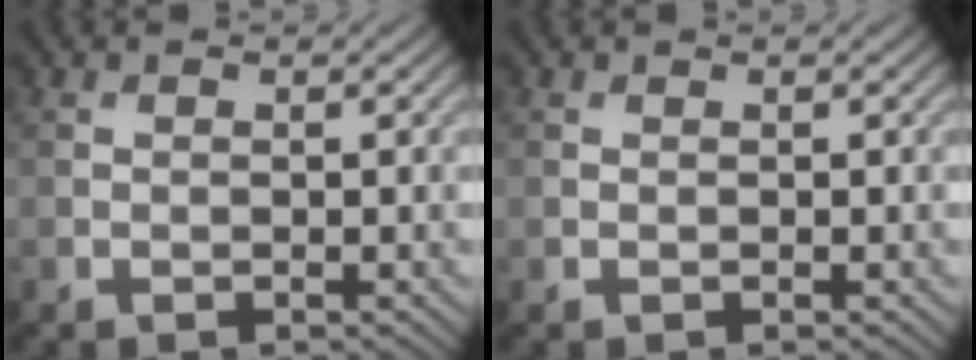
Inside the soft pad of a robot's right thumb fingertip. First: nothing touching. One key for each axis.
{"total": 0.0}